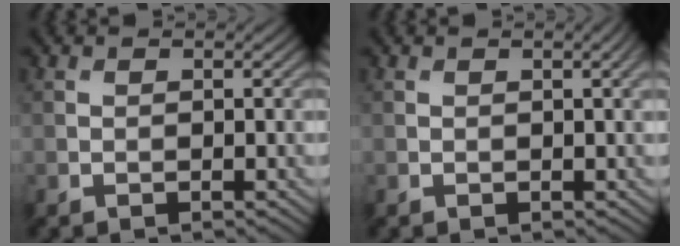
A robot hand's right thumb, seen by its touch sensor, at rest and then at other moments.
{"total": 1.7, "force": [0.5, 0.2, 1.6], "torque": [-0.019, 0.005, 0.007]}